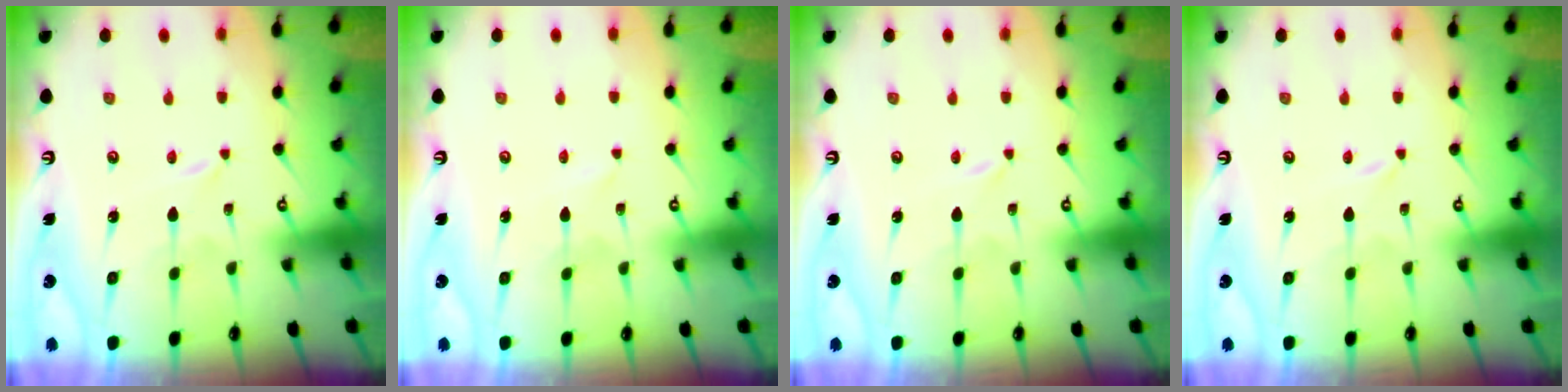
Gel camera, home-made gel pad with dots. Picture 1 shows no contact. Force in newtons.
{"total": 1.0, "press": 1.0, "slide": 0.1}
{"total": 0.0}
{"total": 0.0}